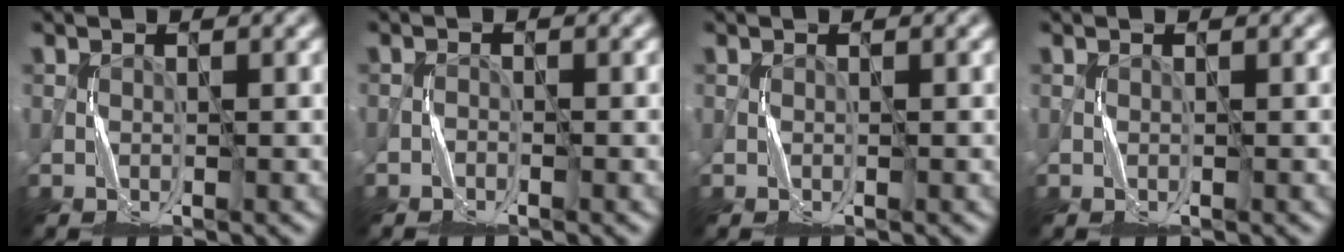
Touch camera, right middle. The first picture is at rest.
{"total": 0.8, "force": [-0.8, 0.4, 0.0], "torque": [0.005, 0.006, -0.018]}
{"total": 0.0}
{"total": 0.0}